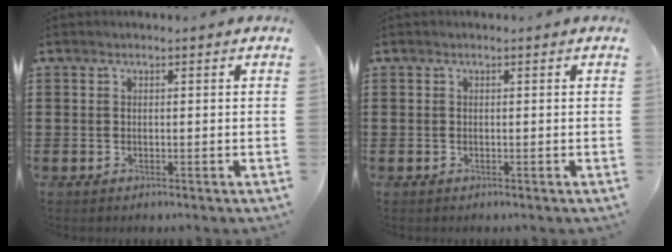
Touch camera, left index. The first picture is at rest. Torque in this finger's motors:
{"motor_torque": [0.00, 0.00, 0.00, -0.01]}